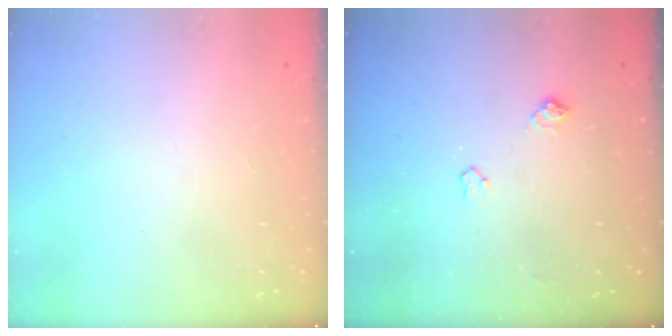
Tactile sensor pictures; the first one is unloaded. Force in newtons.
{"total": 6.2, "press": 6.1, "slide": 0.6}